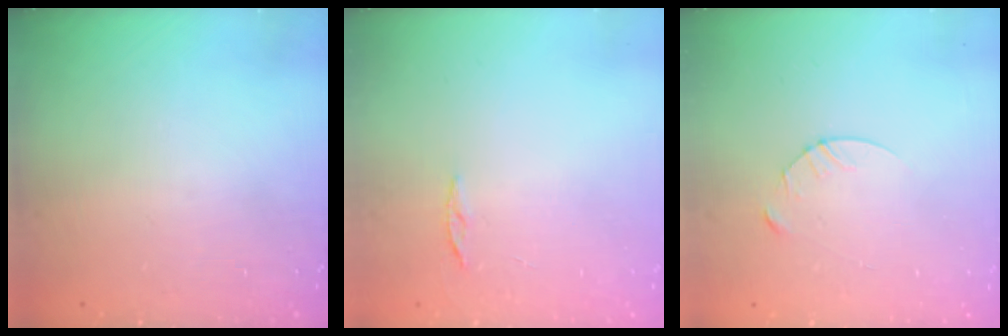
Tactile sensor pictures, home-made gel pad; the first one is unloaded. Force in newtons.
{"total": 3.1, "press": 3.1, "slide": 0.3}
{"total": 3.8, "press": 3.8, "slide": 0.3}